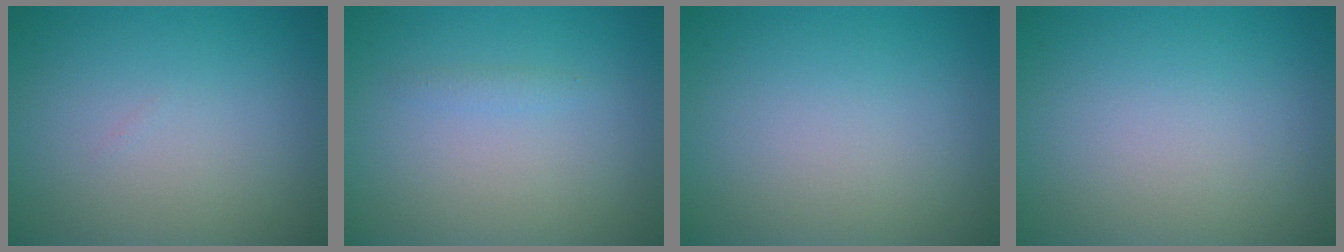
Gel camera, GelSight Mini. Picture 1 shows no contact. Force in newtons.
{"total": 0.7, "press": 0.7, "slide": 0.0}
{"total": 0.0}
{"total": 0.0}